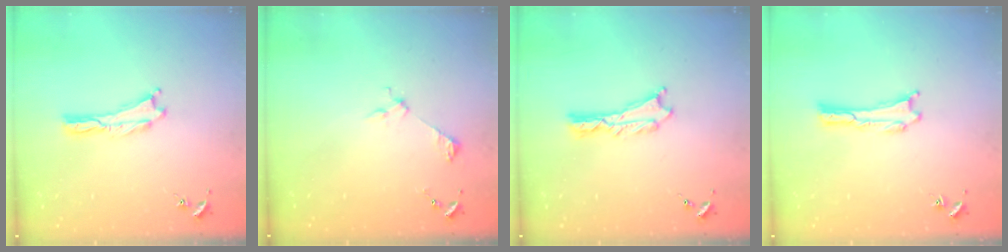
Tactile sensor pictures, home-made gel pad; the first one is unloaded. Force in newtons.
{"total": 2.5, "press": 2.5, "slide": 0.2}
{"total": 0.7, "press": 0.6, "slide": 0.2}
{"total": 0.0}